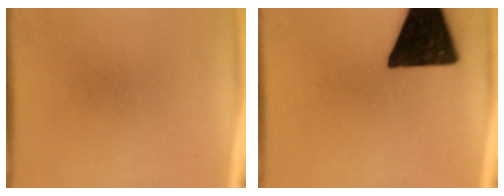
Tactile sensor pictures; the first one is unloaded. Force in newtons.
{"total": 18.0}